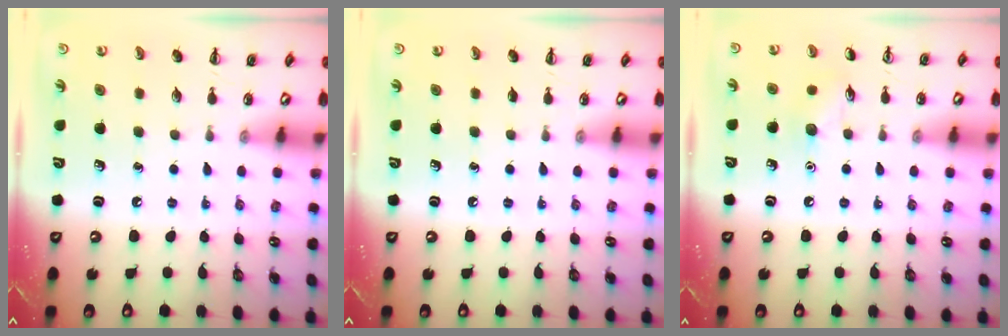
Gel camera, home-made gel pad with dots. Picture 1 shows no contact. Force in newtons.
{"total": 0.0}
{"total": 6.7, "press": 6.5, "slide": 1.4}